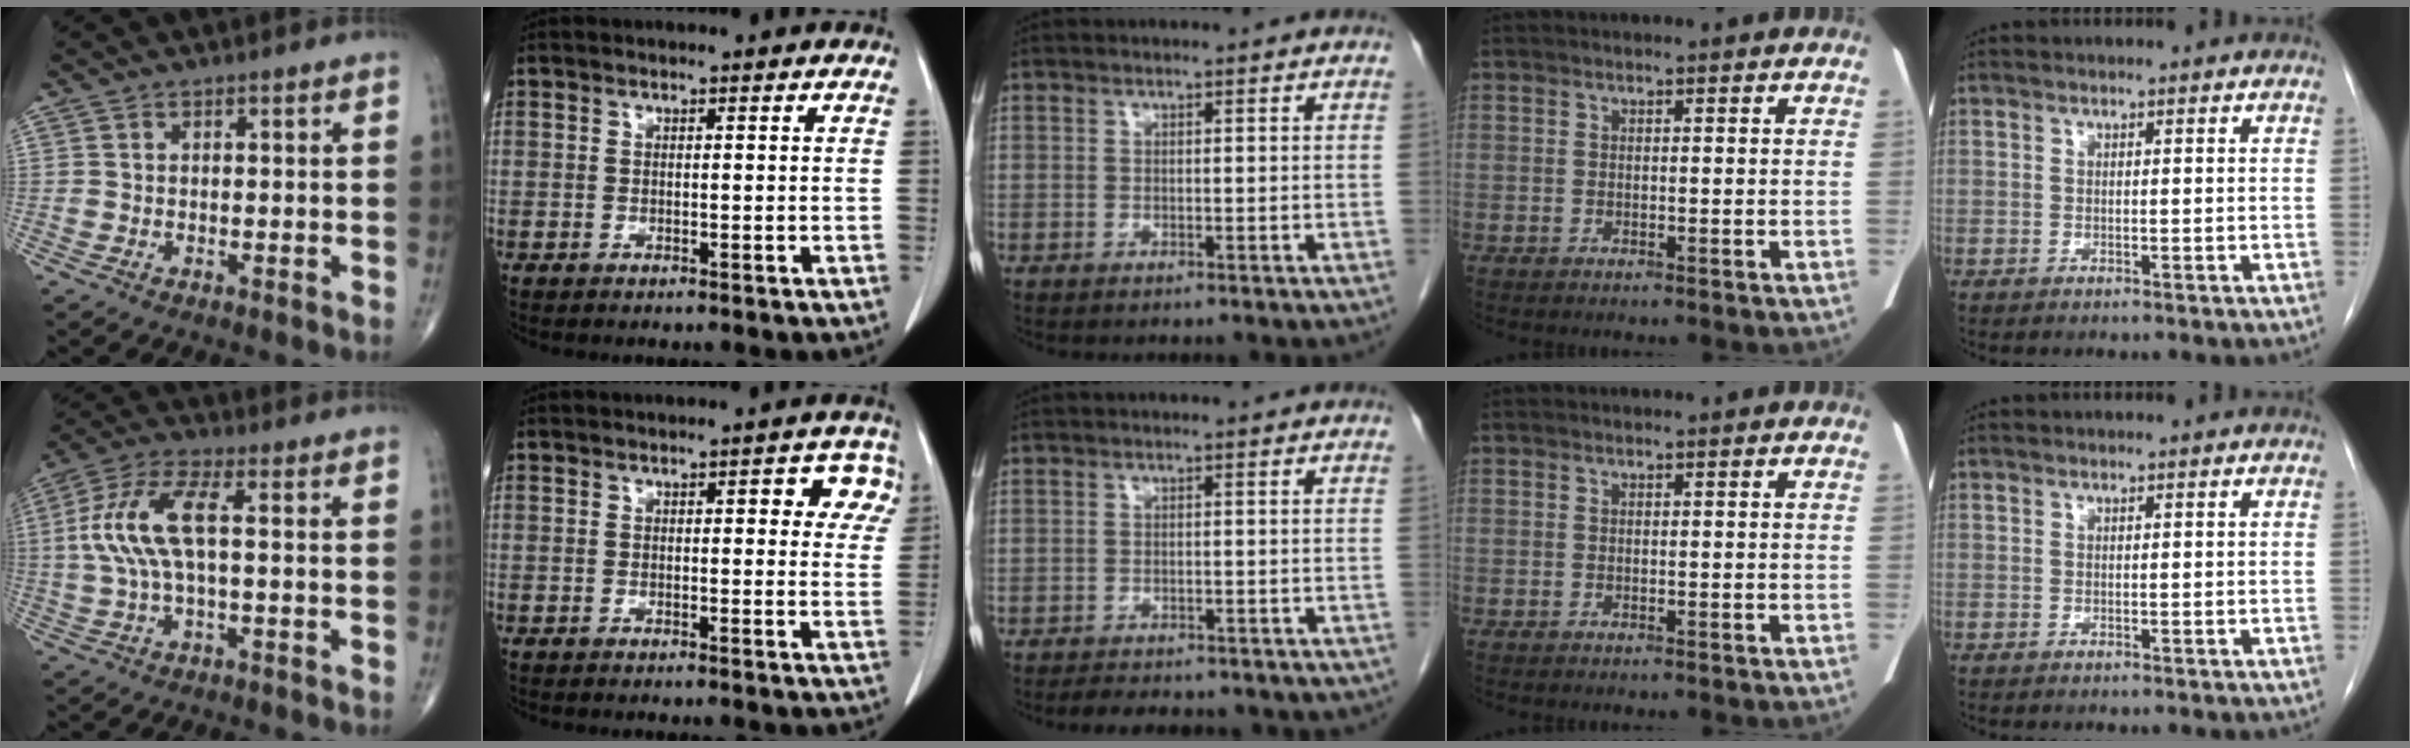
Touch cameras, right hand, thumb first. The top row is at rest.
{"thumb": {"total": 11.4, "force": [1.0, 4.1, 10.6], "torque": [-0.244, 0.027, 0.018]}, "index": {"total": 5.7, "force": [2.4, 2.5, 4.5], "torque": [-0.031, 0.013, 0.018]}, "middle": {"total": 10.6, "force": [-9.1, 3.5, 4.1], "torque": [-0.065, 0.000, -0.098]}}